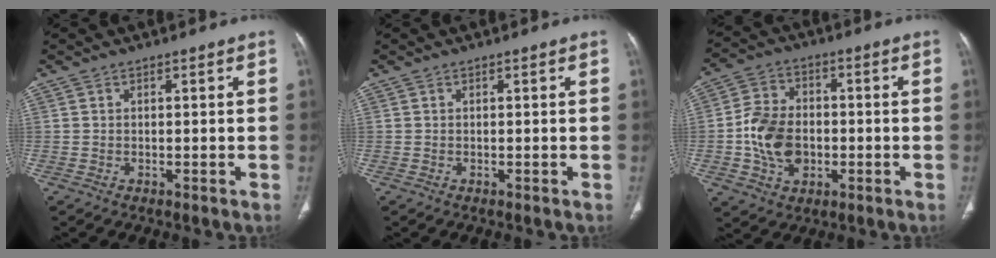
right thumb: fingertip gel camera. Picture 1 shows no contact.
{"total": 0.0}
{"total": 11.4, "force": [-1.8, 8.4, 7.5], "torque": [-0.120, 0.015, -0.032]}